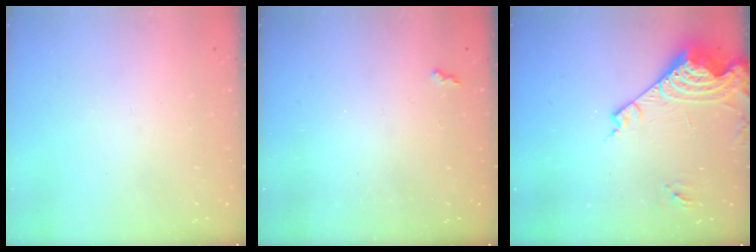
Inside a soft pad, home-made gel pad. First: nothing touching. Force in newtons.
{"total": 1.9, "press": 1.8, "slide": 0.5}
{"total": 14.5, "press": 14.4, "slide": 1.6}